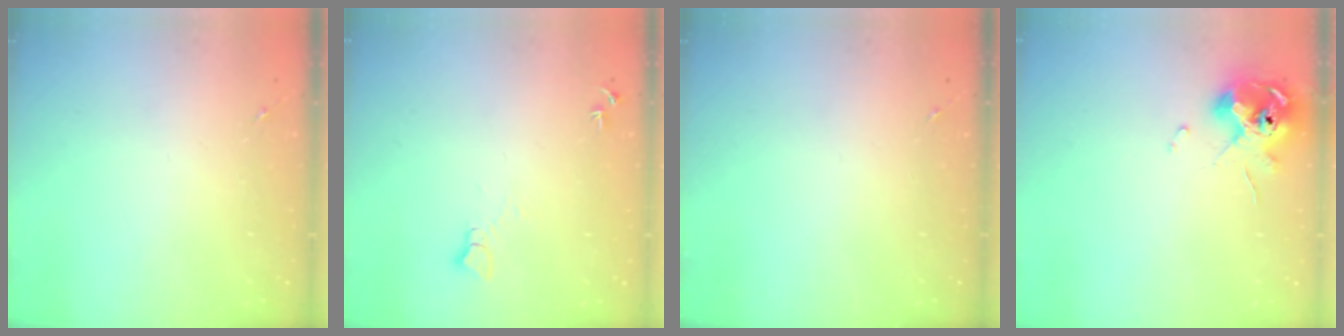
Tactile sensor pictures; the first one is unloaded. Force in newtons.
{"total": 5.2, "press": 5.2, "slide": 0.6}
{"total": 0.0}
{"total": 10.4, "press": 10.3, "slide": 1.4}